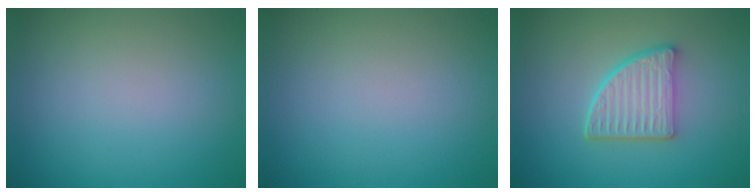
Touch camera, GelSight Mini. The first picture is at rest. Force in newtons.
{"total": 0.0}
{"total": 4.6, "press": 3.7, "slide": 2.7}